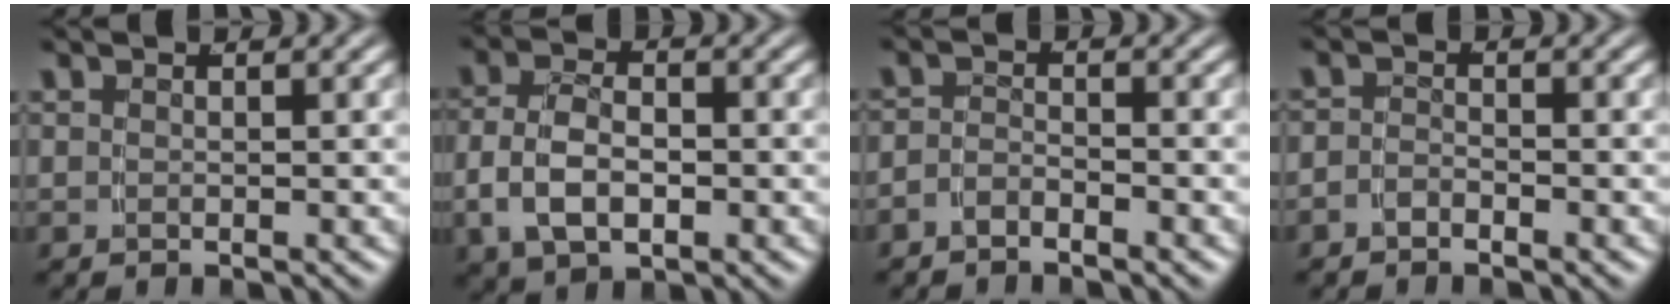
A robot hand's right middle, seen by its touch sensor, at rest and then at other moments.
{"total": 5.6, "force": [-0.7, 3.9, 4.0], "torque": [-0.085, -0.007, -0.008]}
{"total": 2.1, "force": [-1.9, 0.6, 0.4], "torque": [-0.008, -0.008, -0.037]}
{"total": 1.7, "force": [-1.5, 0.7, 0.2], "torque": [-0.005, -0.008, -0.028]}